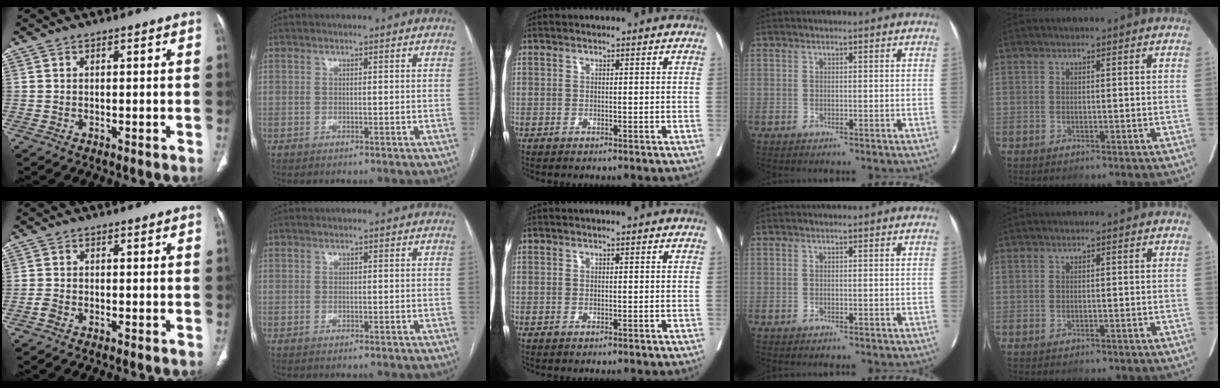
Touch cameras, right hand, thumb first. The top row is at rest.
{"thumb": {"total": 1.5, "force": [-0.9, 0.9, 0.7], "torque": [-0.020, 0.003, -0.021]}}